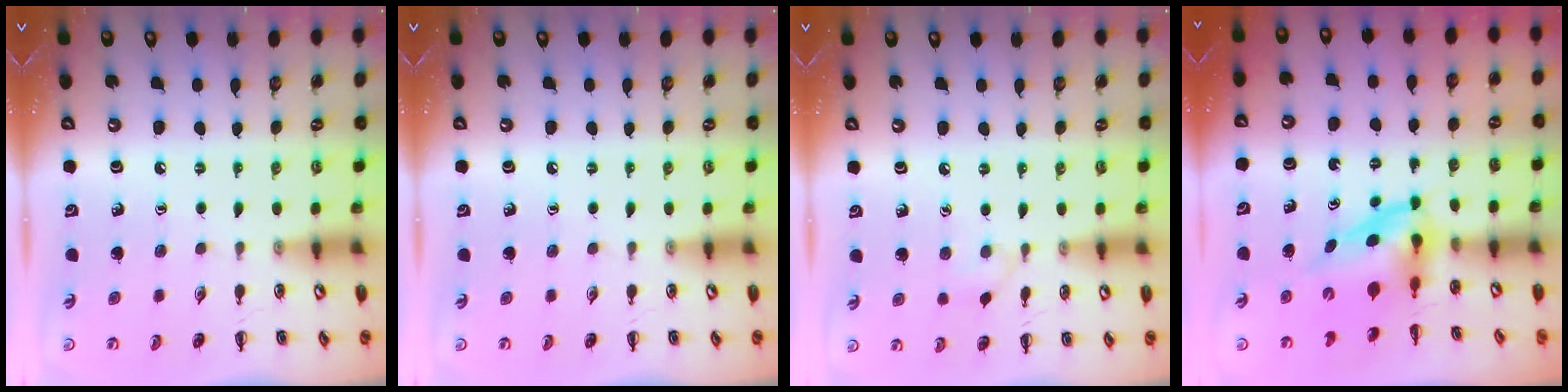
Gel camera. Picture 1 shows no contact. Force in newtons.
{"total": 0.0}
{"total": 3.8, "press": 3.5, "slide": 1.6}
{"total": 4.0, "press": 3.9, "slide": 0.8}